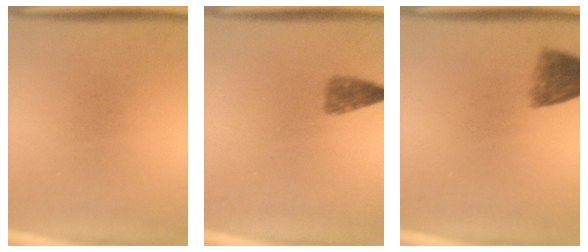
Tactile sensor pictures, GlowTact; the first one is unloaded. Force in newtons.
{"total": 2.4}
{"total": 5.6}